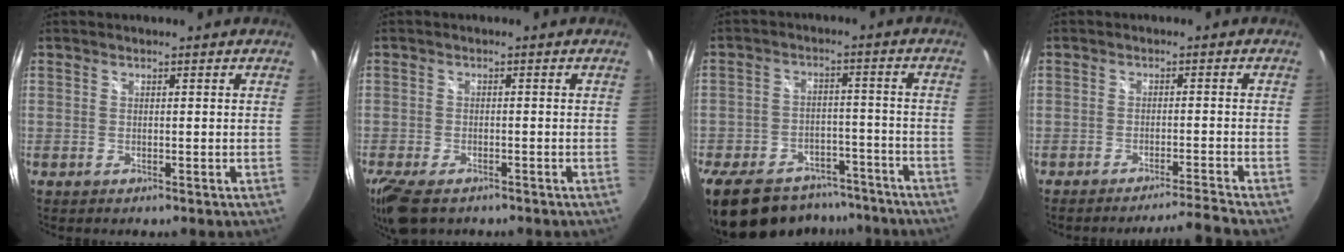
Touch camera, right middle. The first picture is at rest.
{"total": 7.9, "force": [-5.6, 3.5, 4.4], "torque": [-0.111, -0.031, -0.104]}
{"total": 21.3, "force": [-16.7, 10.1, 8.5], "torque": [-0.200, 0.007, -0.229]}
{"total": 5.2, "force": [-4.6, -2.4, 0.6], "torque": [-0.016, 0.006, -0.071]}